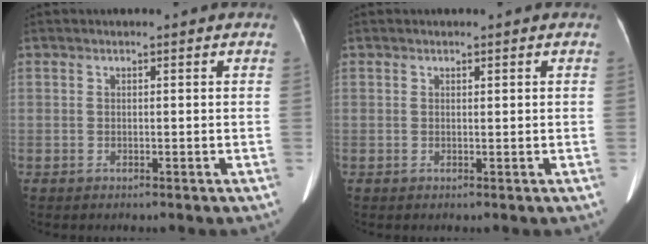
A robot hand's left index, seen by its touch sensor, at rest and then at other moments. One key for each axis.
{"total": 0.0}